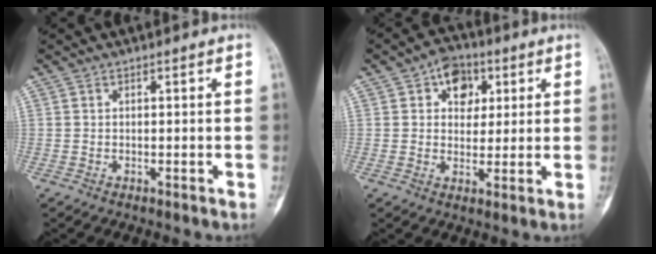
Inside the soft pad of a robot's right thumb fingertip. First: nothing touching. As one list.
[{"total": 7.7, "force": [3.0, 5.7, 4.3], "torque": [-0.020, -0.003, 0.038]}]